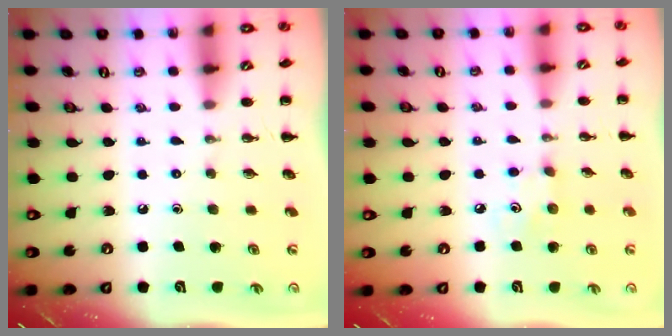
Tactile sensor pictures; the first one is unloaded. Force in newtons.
{"total": 3.7, "press": 3.6, "slide": 0.8}